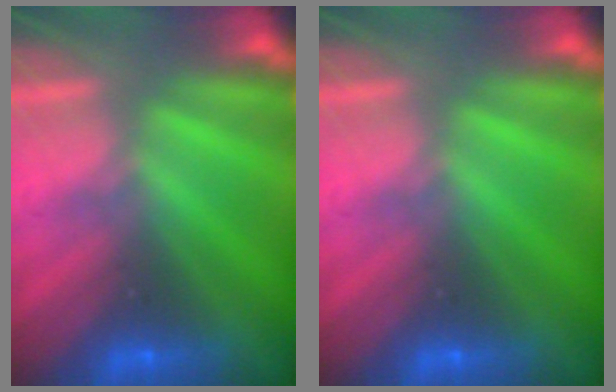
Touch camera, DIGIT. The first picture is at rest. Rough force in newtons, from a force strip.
{"total": 0.0}